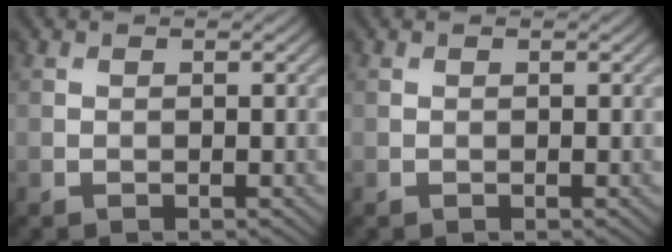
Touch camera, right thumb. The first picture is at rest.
{"total": 0.0}